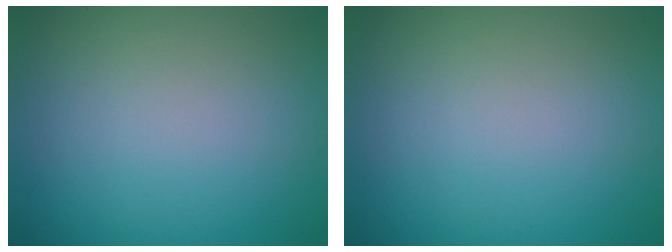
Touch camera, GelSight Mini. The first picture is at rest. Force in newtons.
{"total": 0.0}